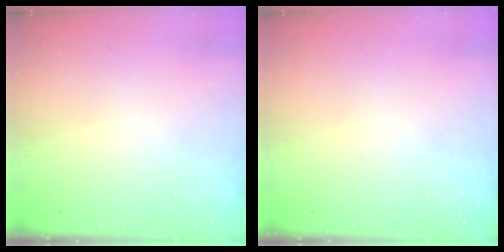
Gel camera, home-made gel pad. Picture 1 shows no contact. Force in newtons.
{"total": 0.0}